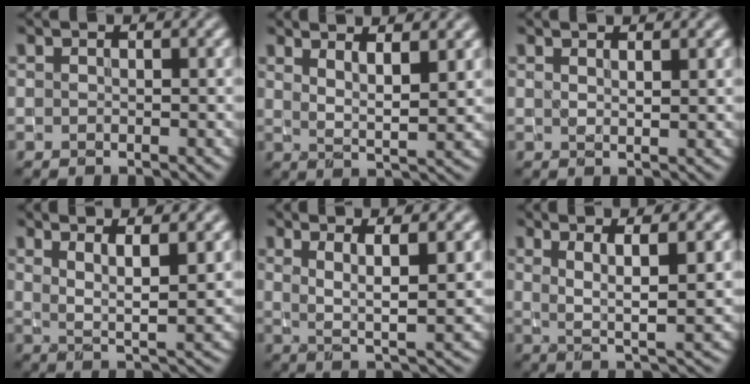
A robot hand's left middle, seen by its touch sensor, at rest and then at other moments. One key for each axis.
{"total": 3.9, "fx": 2.4, "fy": 0.9, "fz": 3.0, "tx": -0.050, "ty": -0.005, "tz": 0.041}
{"total": 1.4, "fx": 1.2, "fy": 0.3, "fz": 0.7, "tx": -0.011, "ty": -0.002, "tz": 0.017}
{"total": 4.2, "fx": 2.3, "fy": 0.8, "fz": 3.5, "tx": -0.061, "ty": -0.009, "tz": 0.043}
{"total": 4.4, "fx": 1.7, "fy": 0.9, "fz": 4.0, "tx": -0.071, "ty": -0.009, "tz": 0.034}
{"total": 4.8, "fx": 1.7, "fy": 1.0, "fz": 4.4, "tx": -0.076, "ty": -0.006, "tz": 0.033}